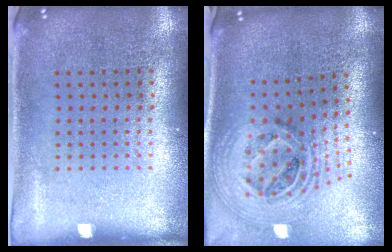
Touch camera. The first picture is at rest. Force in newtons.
{"total": 2.8, "press": 1.9, "slide": 2.0}